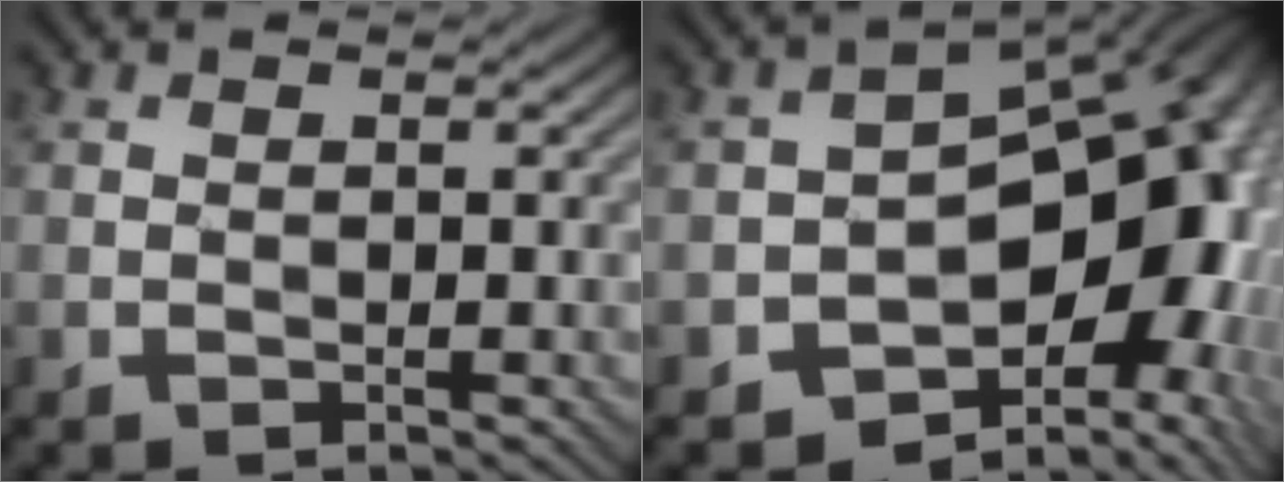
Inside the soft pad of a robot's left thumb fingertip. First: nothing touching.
{"total": 17.8, "force": [-4.7, 11.1, 13.0], "torque": [-0.140, -0.031, -0.047]}